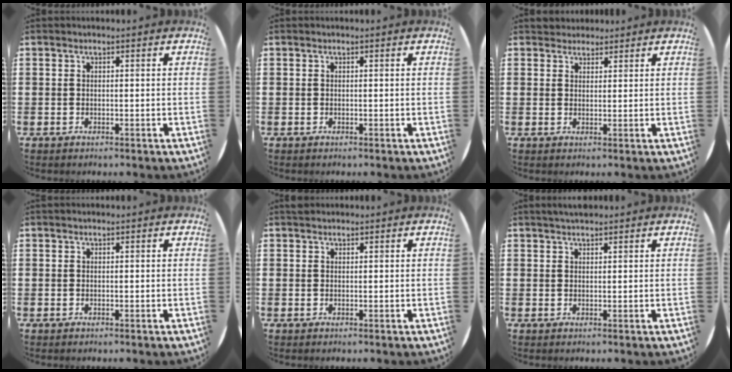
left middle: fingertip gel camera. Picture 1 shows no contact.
{"total": 0.0}
{"total": 2.0, "force": [1.9, 0.7, -0.2], "torque": [-0.001, 0.002, 0.038]}
{"total": 0.0}
{"total": 0.5, "force": [0.5, 0.2, -0.1], "torque": [0.001, 0.004, 0.010]}
{"total": 1.6, "force": [1.4, 0.2, 0.7], "torque": [-0.014, 0.002, 0.026]}